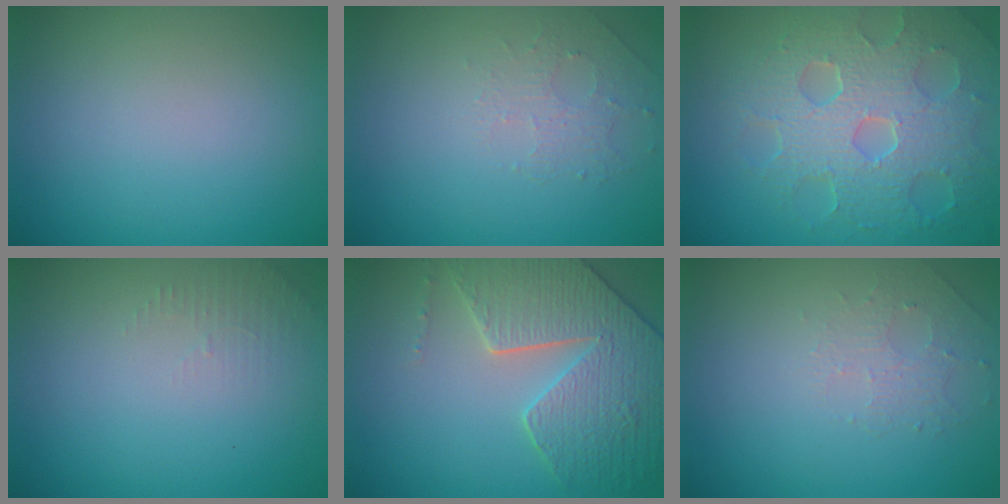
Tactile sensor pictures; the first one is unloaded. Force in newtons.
{"total": 1.4, "press": 0.7, "slide": 1.2}
{"total": 8.3, "press": 5.9, "slide": 5.9}
{"total": 1.3, "press": 1.2, "slide": 0.3}
{"total": 6.4, "press": 5.5, "slide": 3.2}
{"total": 1.4, "press": 0.7, "slide": 1.2}